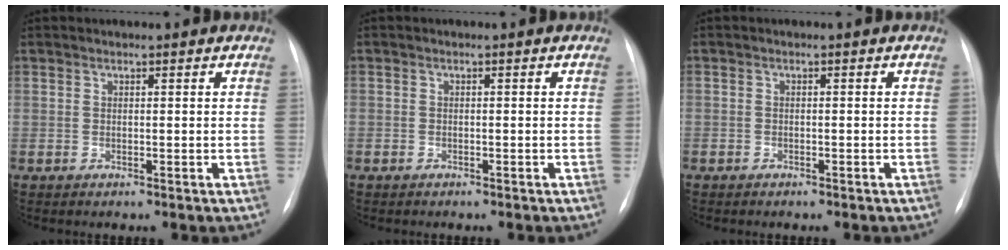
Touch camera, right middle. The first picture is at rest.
{"total": 1.0, "force": [-0.6, 0.7, 0.0], "torque": [-0.008, 0.003, -0.009]}
{"total": 1.4, "force": [-1.0, 0.9, 0.3], "torque": [-0.007, 0.004, -0.013]}